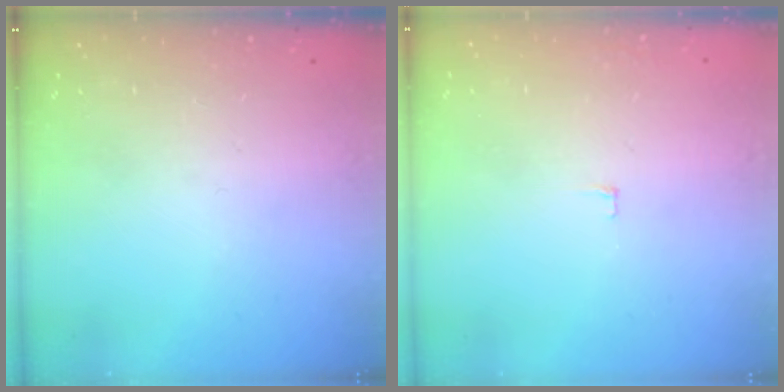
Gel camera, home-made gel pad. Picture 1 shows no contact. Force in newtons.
{"total": 3.4, "press": 3.4, "slide": 0.3}